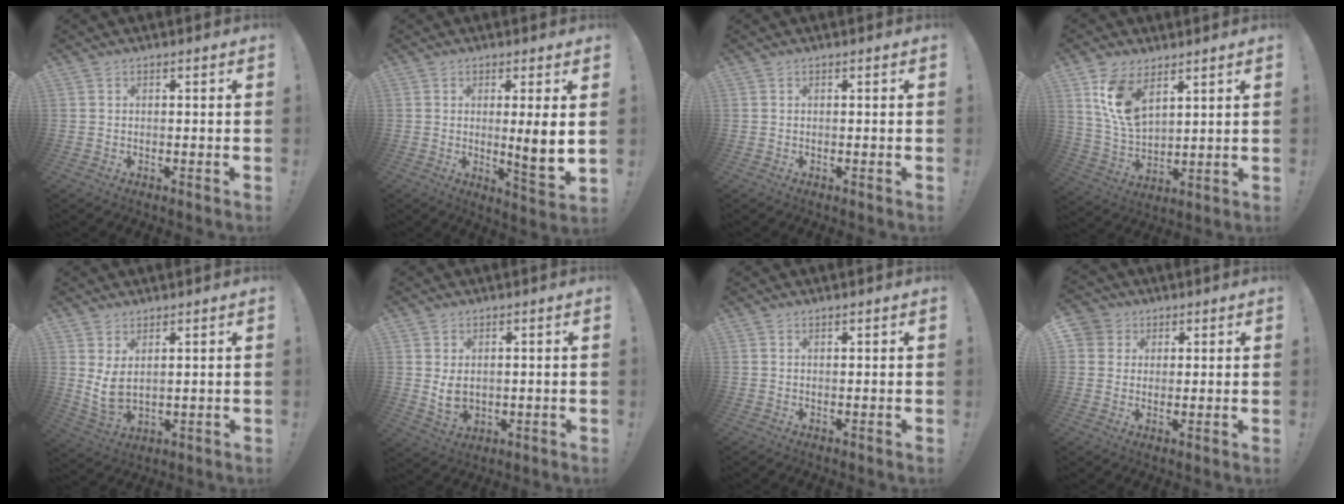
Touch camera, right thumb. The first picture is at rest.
{"total": 7.3, "force": [1.6, -0.1, 7.1], "torque": [-0.096, -0.025, 0.022]}
{"total": 0.0}
{"total": 11.8, "force": [6.7, 6.7, 7.1], "torque": [-0.134, -0.028, 0.131]}
{"total": 6.2, "force": [3.1, 3.0, 4.5], "torque": [-0.084, -0.033, 0.055]}
{"total": 5.9, "force": [1.6, 4.2, 3.8], "torque": [-0.053, -0.017, 0.029]}
{"total": 0.8, "force": [0.7, 0.0, 0.3], "torque": [0.001, -0.003, 0.012]}
{"total": 5.0, "force": [2.3, 4.4, 0.8], "torque": [-0.007, -0.016, 0.045]}